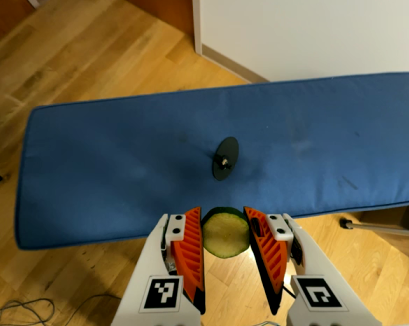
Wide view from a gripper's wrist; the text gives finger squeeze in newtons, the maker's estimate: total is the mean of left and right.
{"total": 8.6, "left": 8.4, "right": 8.7}